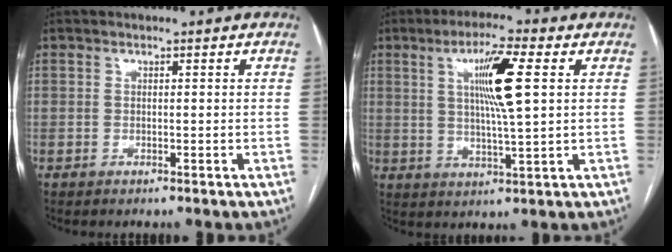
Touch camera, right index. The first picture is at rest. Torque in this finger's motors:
{"motor_torque": [0.48, 0.19, 0.65, 0.14]}